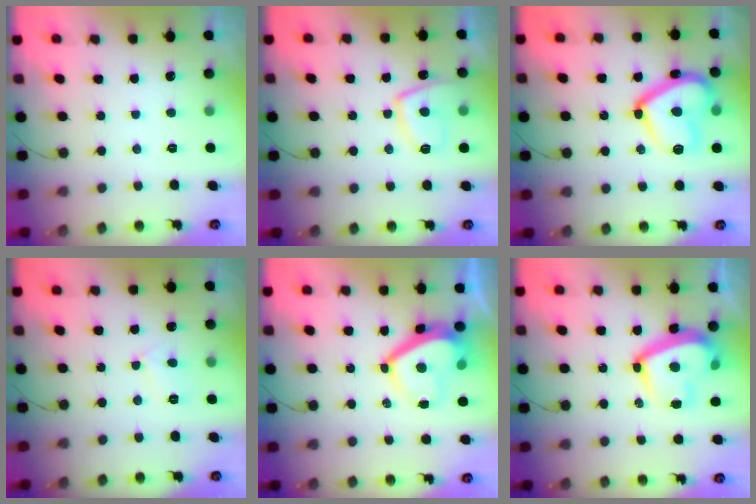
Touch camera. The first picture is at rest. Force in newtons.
{"total": 10.4, "press": 10.3, "slide": 1.4}
{"total": 18.4, "press": 18.3, "slide": 1.6}
{"total": 4.4, "press": 4.3, "slide": 0.5}
{"total": 9.1, "press": 9.1, "slide": 0.8}
{"total": 16.4, "press": 16.3, "slide": 1.2}